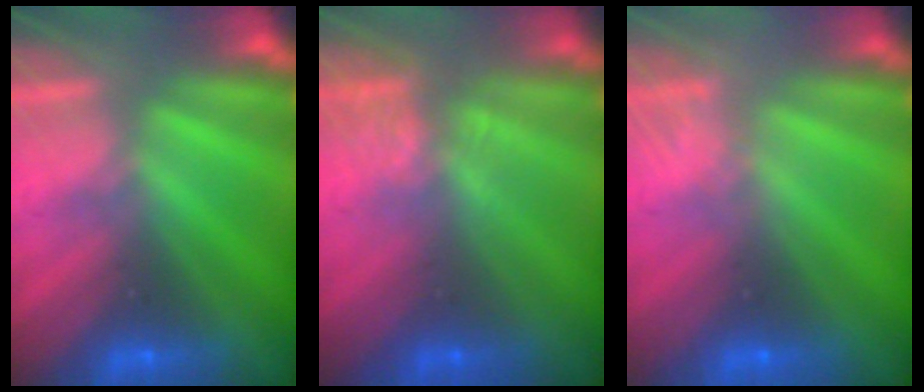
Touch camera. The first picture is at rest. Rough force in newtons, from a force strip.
{"total": 4.3}
{"total": 1.6}